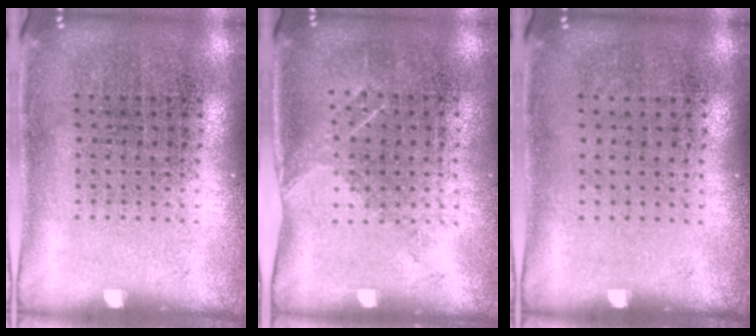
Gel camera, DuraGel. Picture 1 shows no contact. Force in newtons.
{"total": 1.2, "press": 1.0, "slide": 0.7}
{"total": 0.0}